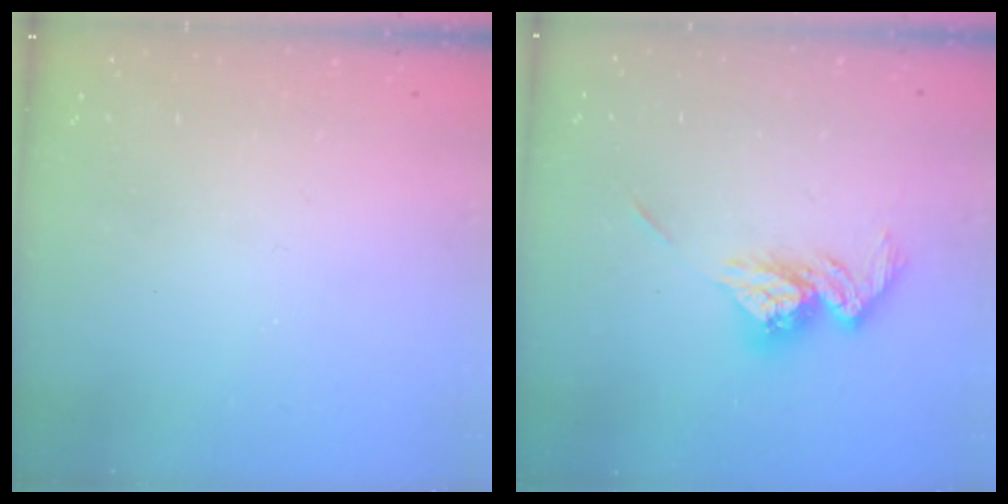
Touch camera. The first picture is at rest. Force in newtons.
{"total": 11.4, "press": 11.4, "slide": 0.6}